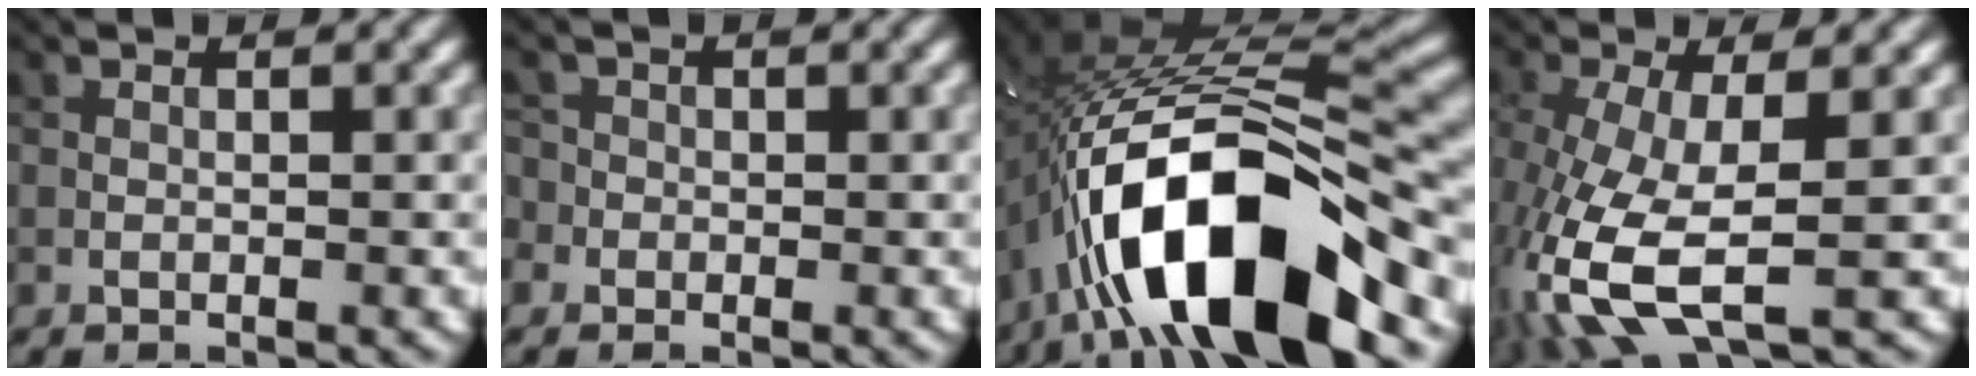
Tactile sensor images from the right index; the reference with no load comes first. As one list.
[{"total": 1.9, "force": [-0.1, 1.8, 0.6], "torque": [-0.003, 0.014, -0.024]}, {"total": 15.3, "force": [-6.9, 5.9, 12.3], "torque": [-0.220, 0.004, -0.115]}, {"total": 8.8, "force": [-2.6, 3.8, 7.5], "torque": [-0.187, -0.022, -0.047]}]